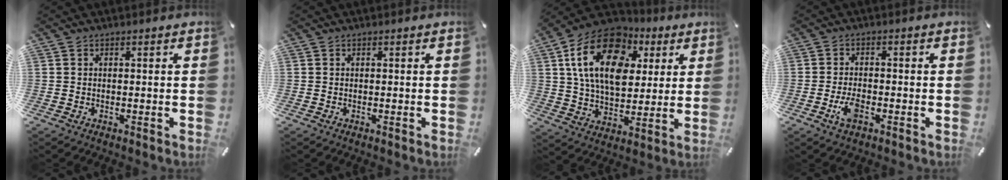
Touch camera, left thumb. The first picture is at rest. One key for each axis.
{"total": 0.0}
{"total": 20.1, "fx": 6.9, "fy": 13.3, "fz": 13.4, "tx": -0.260, "ty": -0.011, "tz": 0.116}
{"total": 4.7, "fx": -2.0, "fy": 2.3, "fz": 3.5, "tx": -0.076, "ty": 0.003, "tz": -0.038}